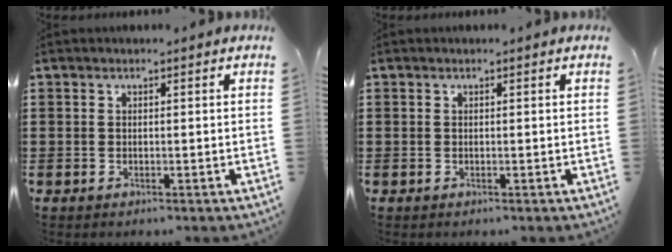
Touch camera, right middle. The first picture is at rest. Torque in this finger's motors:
{"motor_torque": [-0.05, 0.00, 0.24, -0.01]}